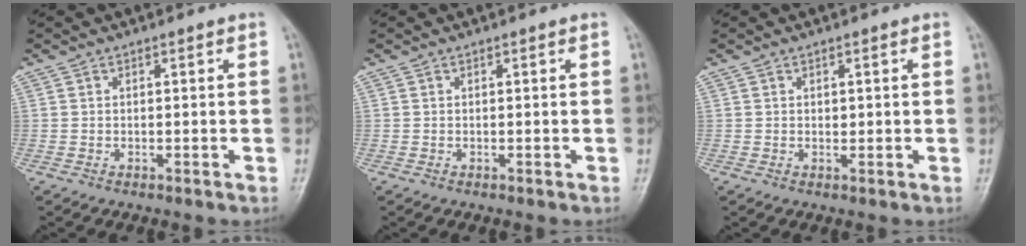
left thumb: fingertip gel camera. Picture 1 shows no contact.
{"total": 0.0}
{"total": 0.9, "force": [0.3, 0.6, 0.5], "torque": [-0.004, 0.000, 0.005]}